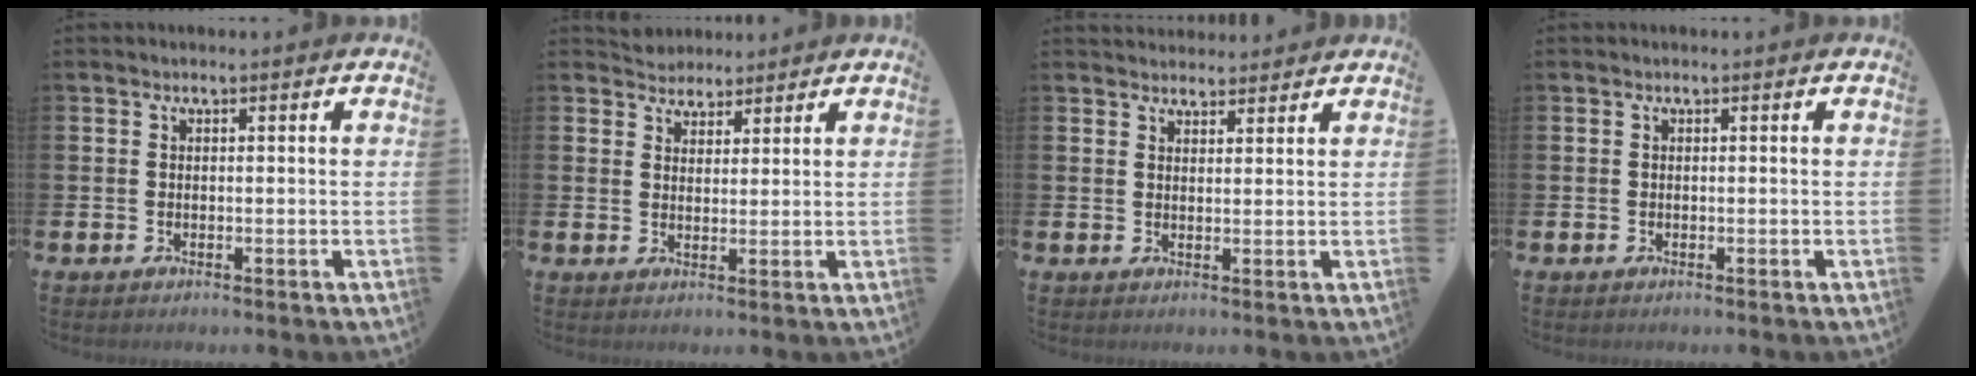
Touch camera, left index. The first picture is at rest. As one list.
[{"total": 3.4, "force": [3.1, 1.3, -0.4], "torque": [0.009, -0.016, 0.054]}, {"total": 2.8, "force": [2.7, 0.8, -0.1], "torque": [0.012, -0.015, 0.047]}, {"total": 0.0}]